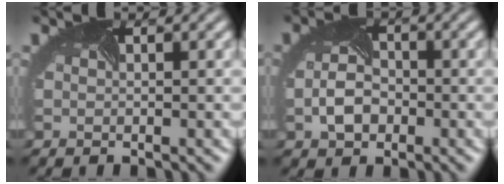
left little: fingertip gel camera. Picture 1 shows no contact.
{"total": 3.1, "force": [-0.9, 2.1, 2.1], "torque": [-0.043, -0.004, -0.021]}